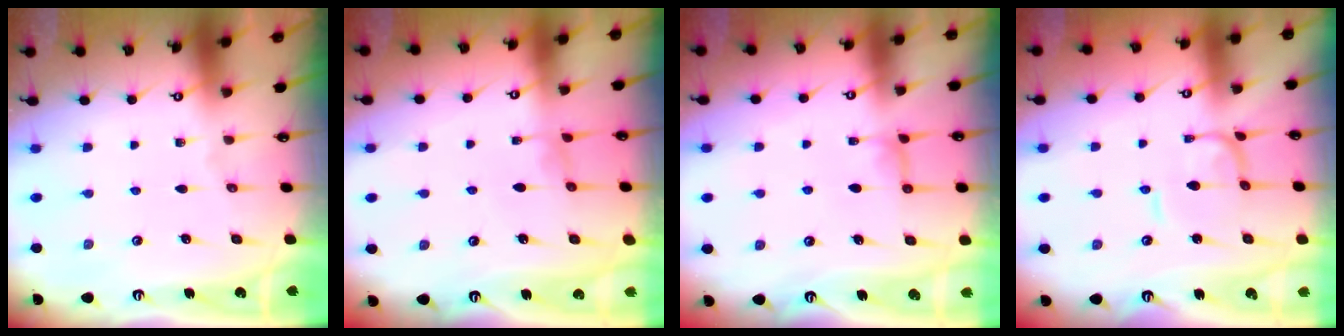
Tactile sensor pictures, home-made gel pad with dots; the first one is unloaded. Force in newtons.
{"total": 1.0, "press": 0.9, "slide": 0.3}
{"total": 2.3, "press": 2.3, "slide": 0.0}
{"total": 0.6, "press": 0.6, "slide": 0.3}